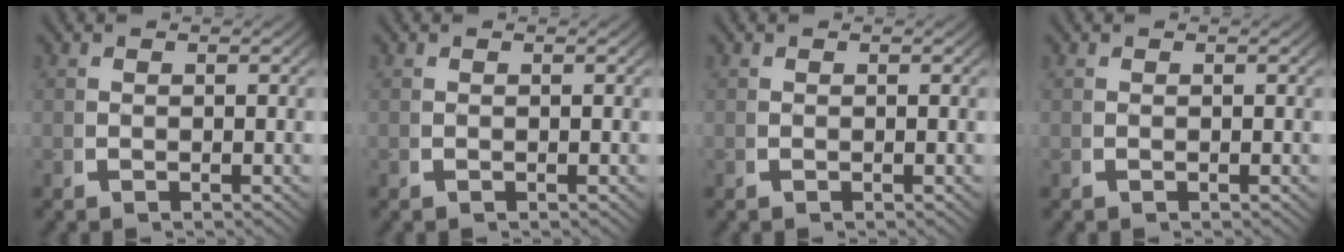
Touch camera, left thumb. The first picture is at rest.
{"total": 0.0}
{"total": 0.0}
{"total": 0.0}